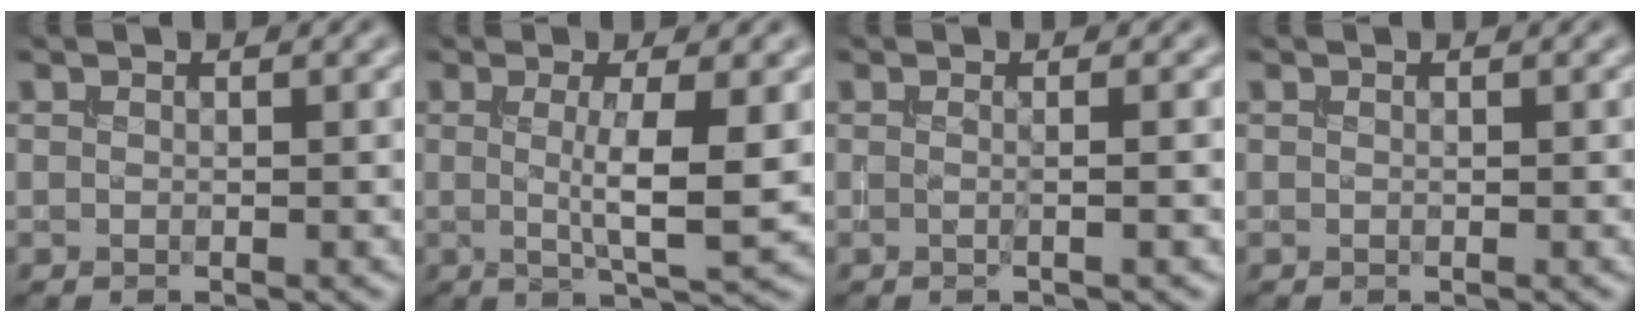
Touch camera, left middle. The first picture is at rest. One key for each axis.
{"total": 4.7, "fx": 0.2, "fy": 0.8, "fz": 4.6, "tx": -0.071, "ty": -0.007, "tz": 0.004}
{"total": 2.0, "fx": 0.2, "fy": 0.9, "fz": 1.8, "tx": -0.008, "ty": -0.004, "tz": -0.017}
{"total": 0.0}